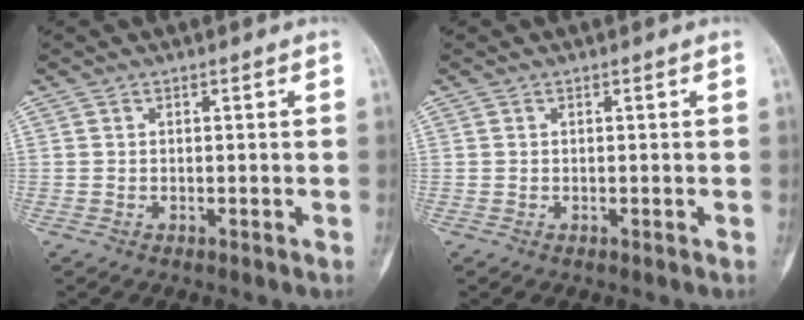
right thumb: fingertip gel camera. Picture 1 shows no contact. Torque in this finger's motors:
{"motor_torque": [0.06, -0.22, -0.02, 0.11, 0.00]}